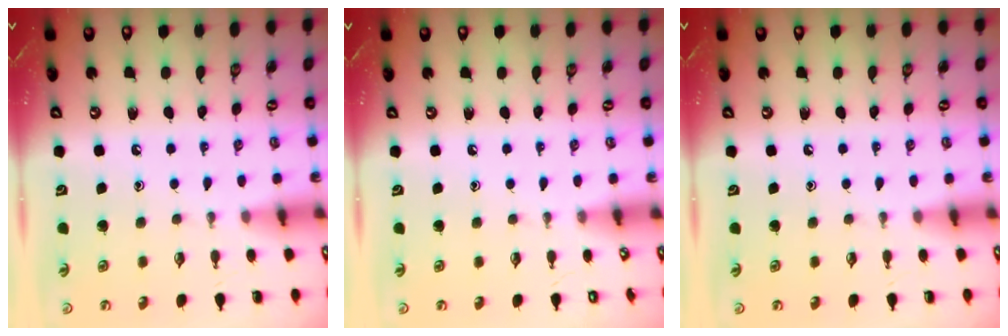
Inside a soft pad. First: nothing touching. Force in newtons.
{"total": 0.0}
{"total": 0.0}